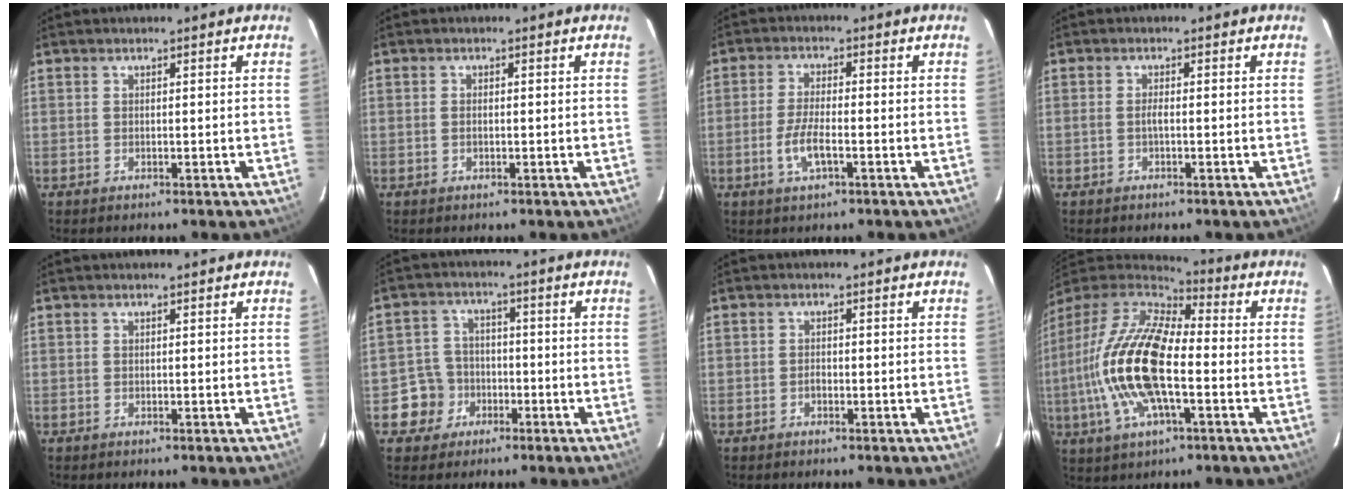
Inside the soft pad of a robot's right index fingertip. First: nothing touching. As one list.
[{"total": 1.2, "force": [-0.2, 0.6, 0.9], "torque": [-0.019, 0.001, -0.004]}, {"total": 5.8, "force": [-2.1, 1.6, 5.1], "torque": [-0.108, -0.003, -0.042]}, {"total": 1.2, "force": [-0.4, 0.1, 1.2], "torque": [-0.023, 0.003, -0.009]}, {"total": 0.0}, {"total": 6.6, "force": [-2.5, 6.1, 0.4], "torque": [-0.022, 0.026, -0.040]}, {"total": 1.1, "force": [-0.5, 0.8, 0.6], "torque": [-0.010, 0.003, -0.009]}, {"total": 20.6, "force": [-3.6, 7.9, 18.7], "torque": [-0.380, -0.009, -0.079]}]